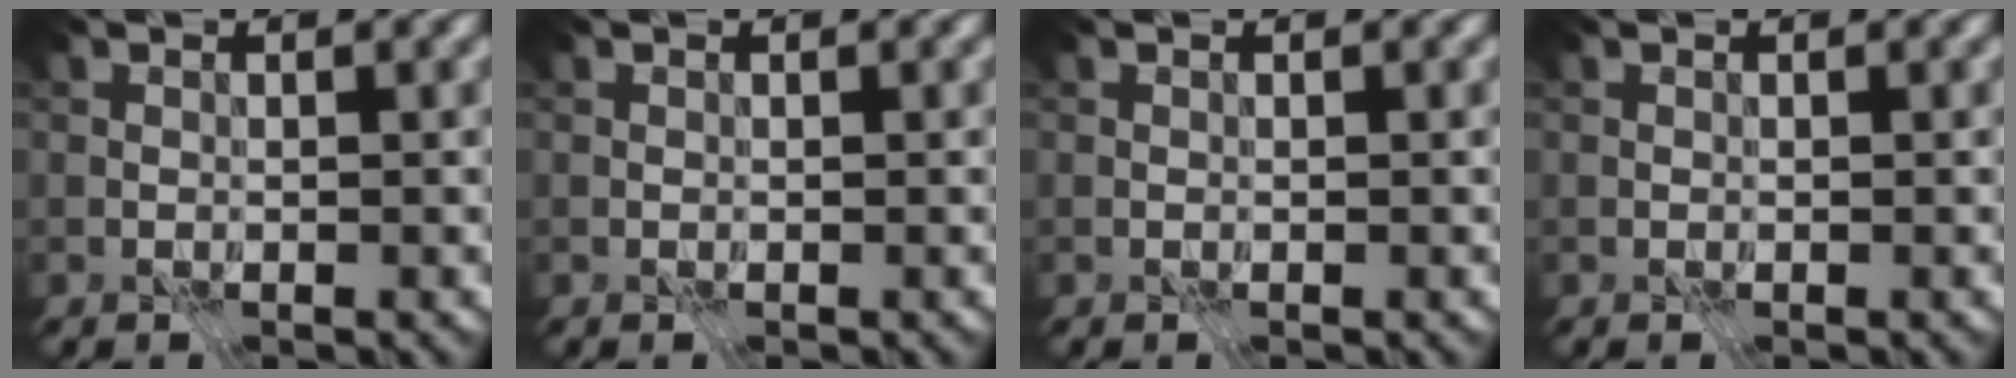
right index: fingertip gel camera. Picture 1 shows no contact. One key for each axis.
{"total": 0.0}
{"total": 0.0}
{"total": 0.0}